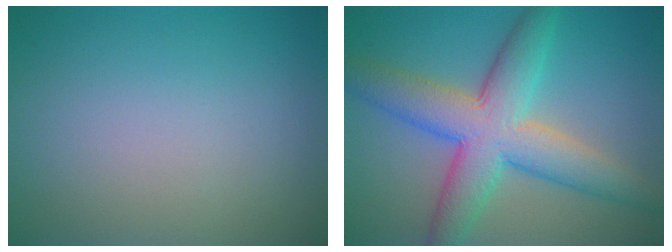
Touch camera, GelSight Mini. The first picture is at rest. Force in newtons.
{"total": 8.2, "press": 8.2, "slide": 0.3}